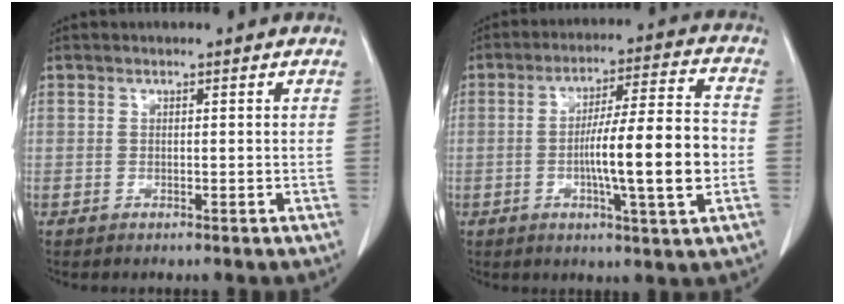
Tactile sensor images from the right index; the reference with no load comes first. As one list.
[{"total": 13.9, "force": [-2.3, 0.5, 13.7], "torque": [-0.222, 0.004, -0.041]}]